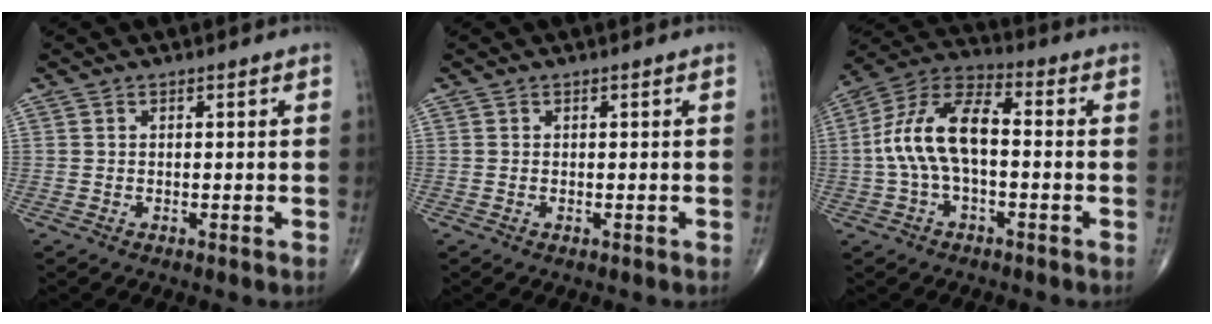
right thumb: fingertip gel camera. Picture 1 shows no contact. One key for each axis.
{"total": 0.0}
{"total": 13.3, "fx": -0.7, "fy": 6.7, "fz": 11.5, "tx": -0.228, "ty": 0.044, "tz": -0.022}